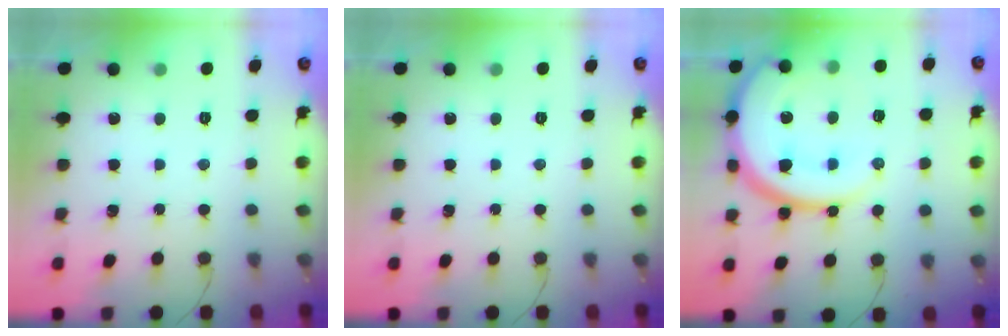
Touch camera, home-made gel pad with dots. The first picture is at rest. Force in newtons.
{"total": 0.0}
{"total": 21.5, "press": 21.4, "slide": 2.0}